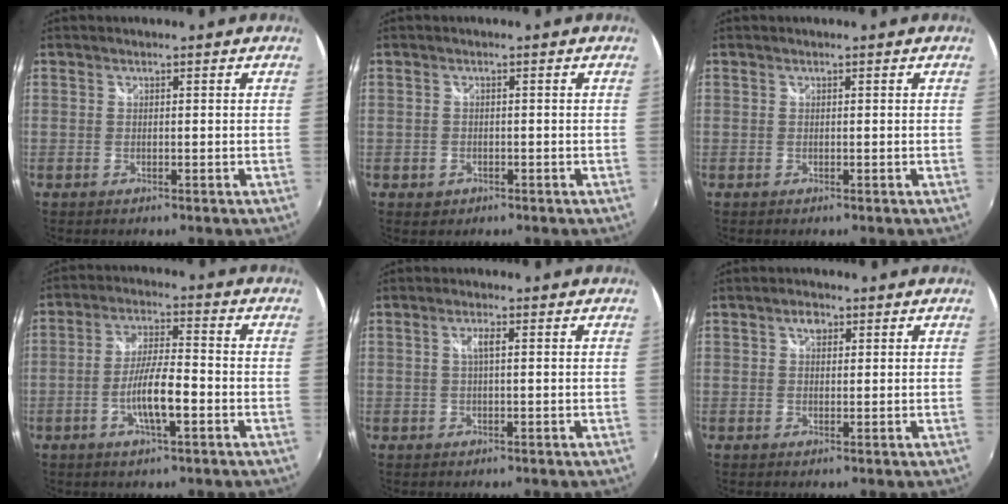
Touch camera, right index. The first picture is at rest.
{"total": 1.8, "force": [-0.8, 1.5, 0.7], "torque": [-0.015, 0.000, -0.009]}
{"total": 0.0}
{"total": 8.3, "force": [-3.1, 1.4, 7.5], "torque": [-0.146, 0.000, -0.054]}
{"total": 2.0, "force": [0.3, 0.2, 1.9], "torque": [-0.035, 0.003, 0.003]}
{"total": 2.2, "force": [1.0, 1.4, 1.3], "torque": [-0.018, 0.008, 0.015]}